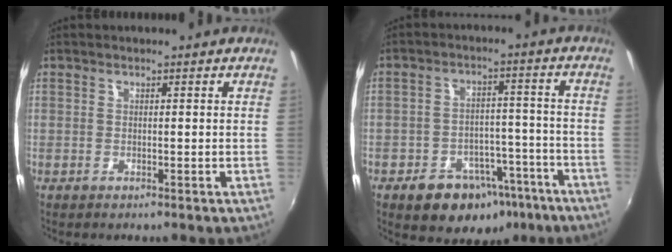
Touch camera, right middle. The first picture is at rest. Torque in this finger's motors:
{"motor_torque": [0.38, -1.01, 0.13, 0.02]}